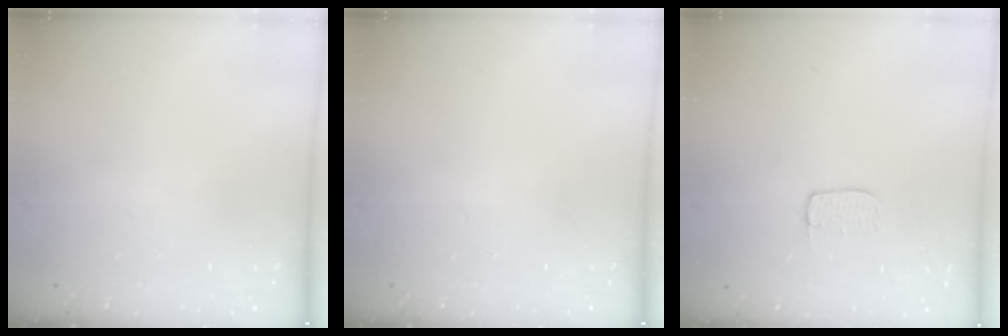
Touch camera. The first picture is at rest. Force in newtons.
{"total": 0.0}
{"total": 5.2, "press": 5.2, "slide": 0.3}